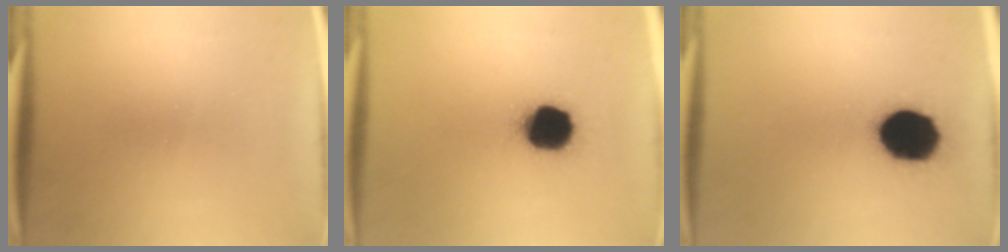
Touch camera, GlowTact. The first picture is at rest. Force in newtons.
{"total": 14.2}
{"total": 16.9}